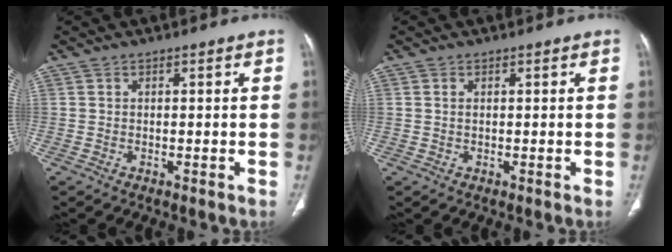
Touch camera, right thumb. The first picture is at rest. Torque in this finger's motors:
{"motor_torque": [-0.34, -0.03, -0.56, 0.22, 0.07]}